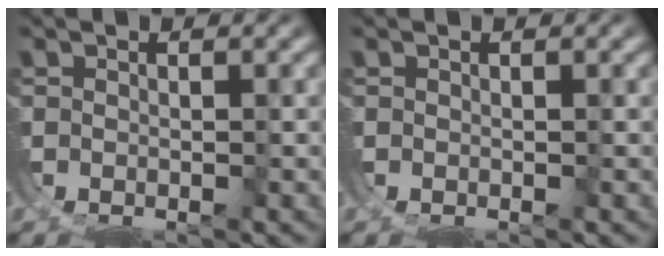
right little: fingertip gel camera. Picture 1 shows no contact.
{"total": 0.0}